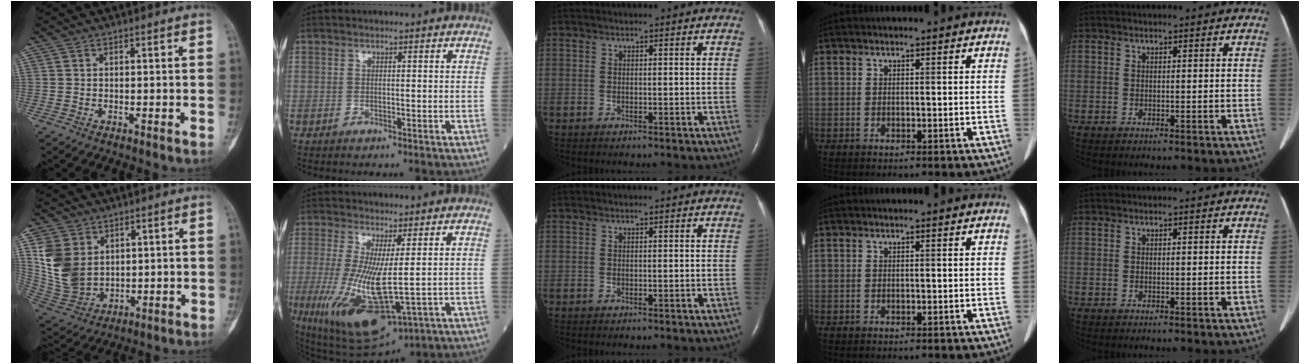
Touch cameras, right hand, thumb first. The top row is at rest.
{"thumb": {"total": 12.1, "force": [3.4, 9.4, 6.8], "torque": [-0.113, -0.019, 0.087]}, "index": {"total": 12.8, "force": [-1.8, 2.9, 12.4], "torque": [-0.247, -0.032, -0.012]}}